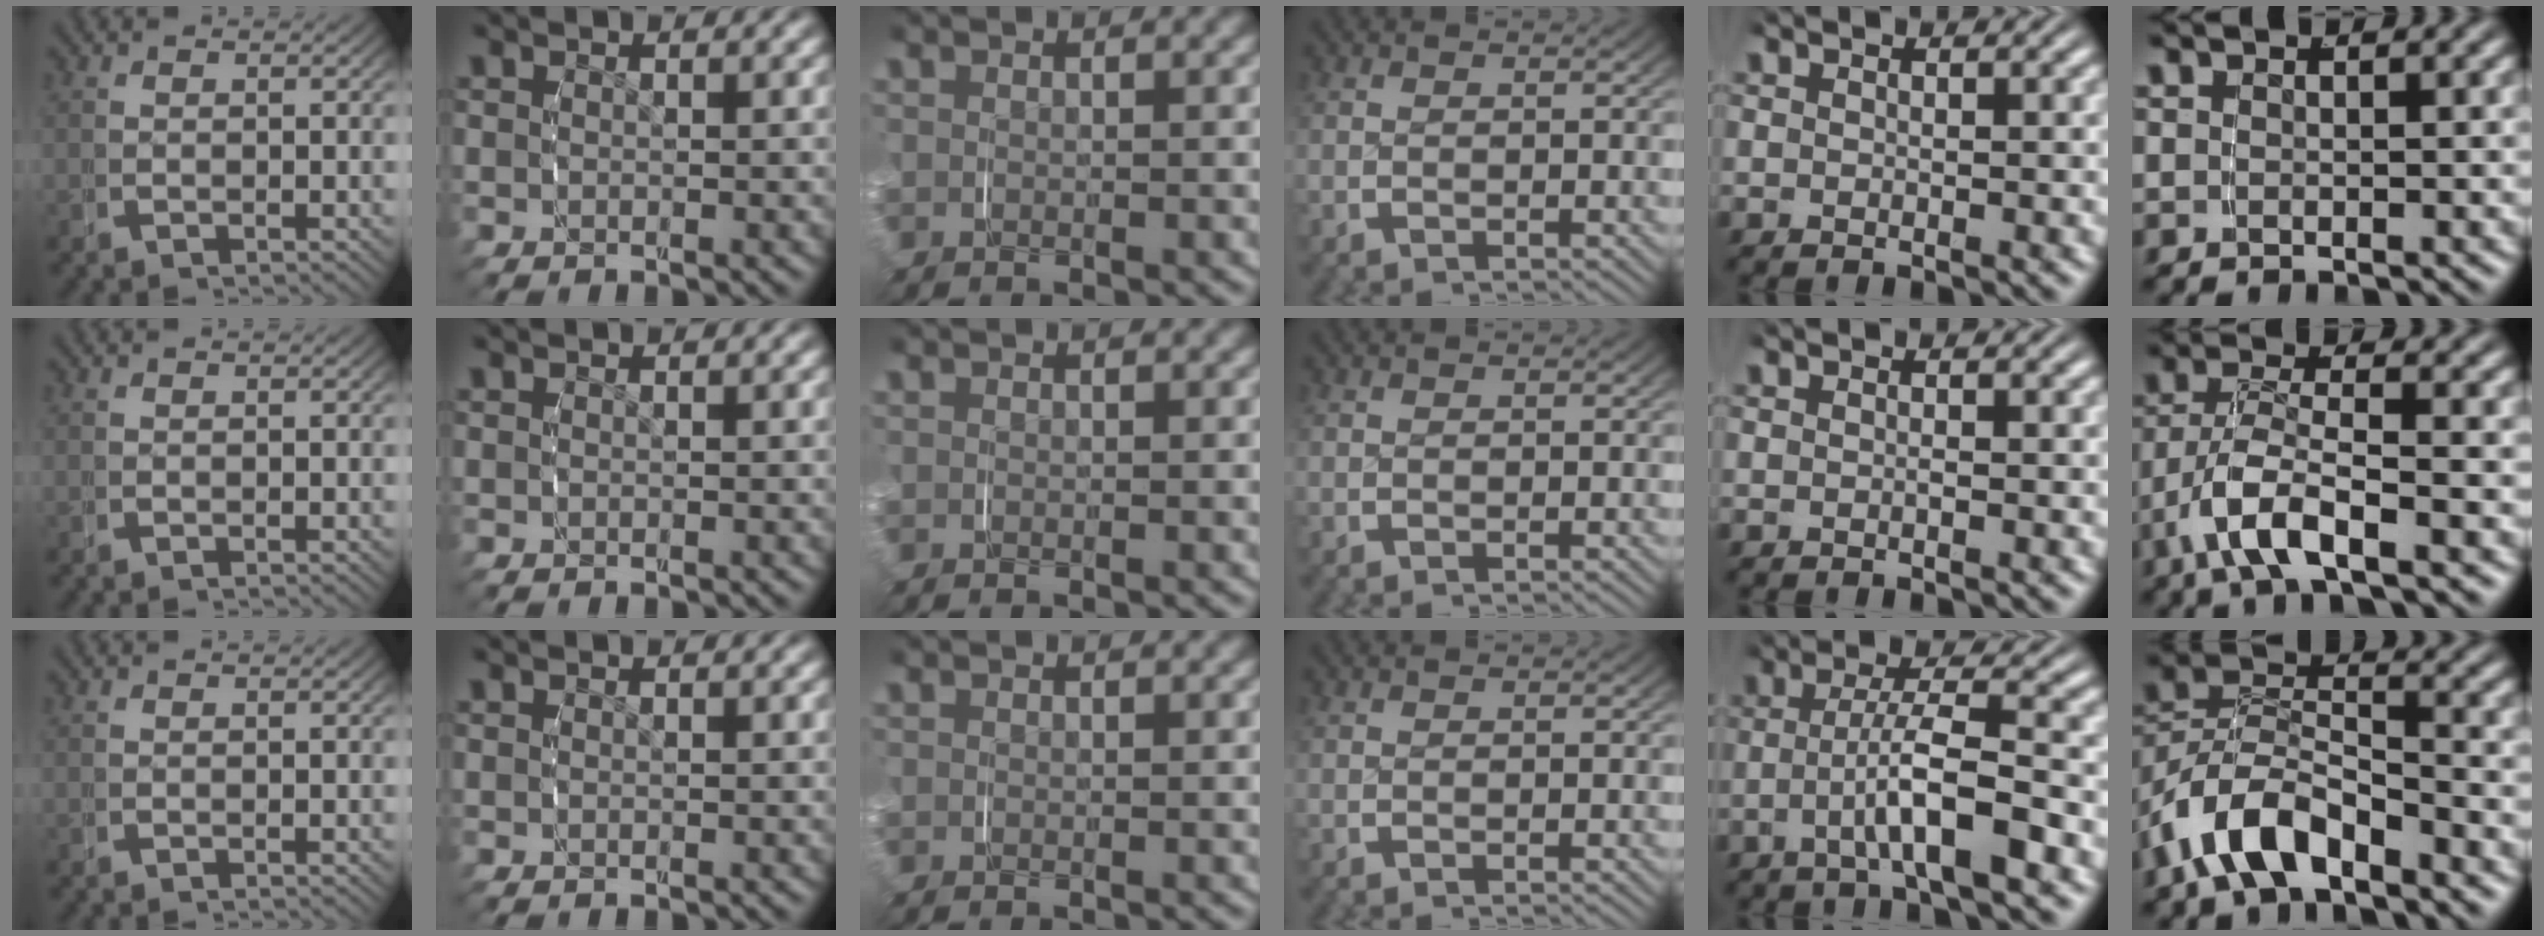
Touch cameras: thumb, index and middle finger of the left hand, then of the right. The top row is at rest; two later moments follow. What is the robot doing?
{"motion": "grasp_and_lifting", "object": "string"}